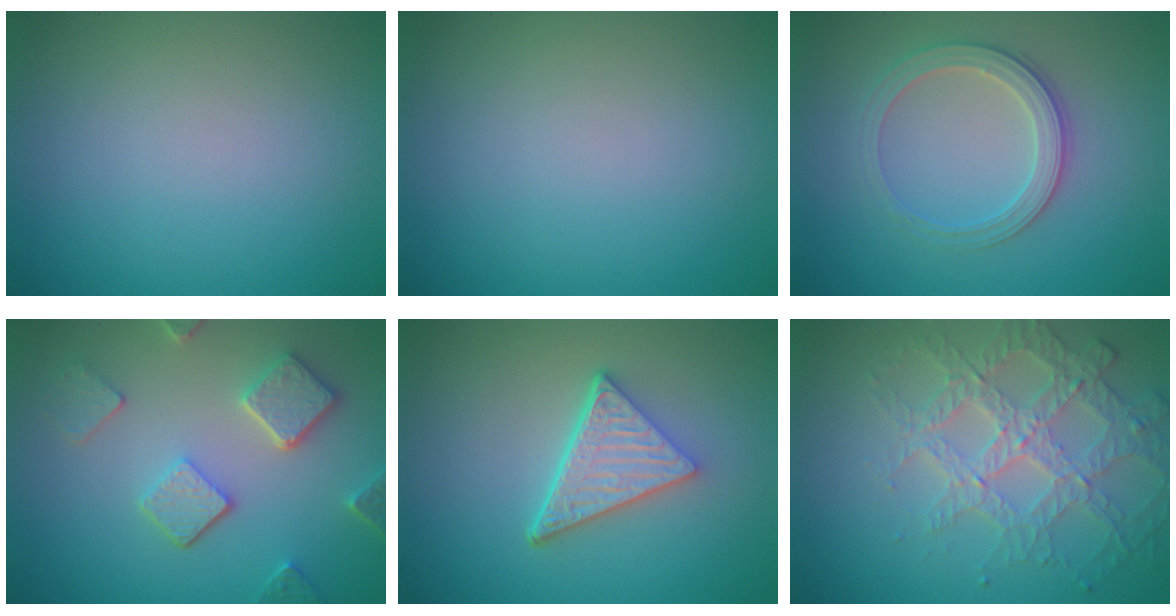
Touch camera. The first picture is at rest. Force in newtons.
{"total": 0.0}
{"total": 2.9, "press": 2.8, "slide": 0.7}
{"total": 5.0, "press": 3.9, "slide": 3.2}
{"total": 5.3, "press": 3.9, "slide": 3.6}
{"total": 4.0, "press": 4.0, "slide": 0.3}